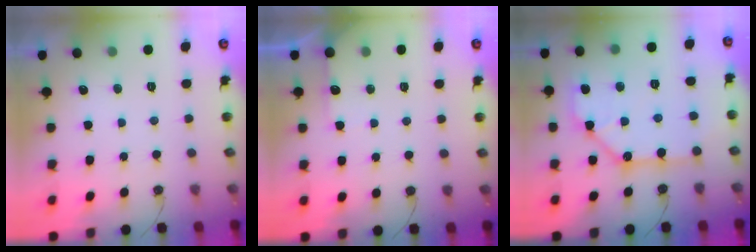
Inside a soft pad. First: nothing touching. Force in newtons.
{"total": 5.3, "press": 5.2, "slide": 0.6}
{"total": 12.3, "press": 12.2, "slide": 0.9}